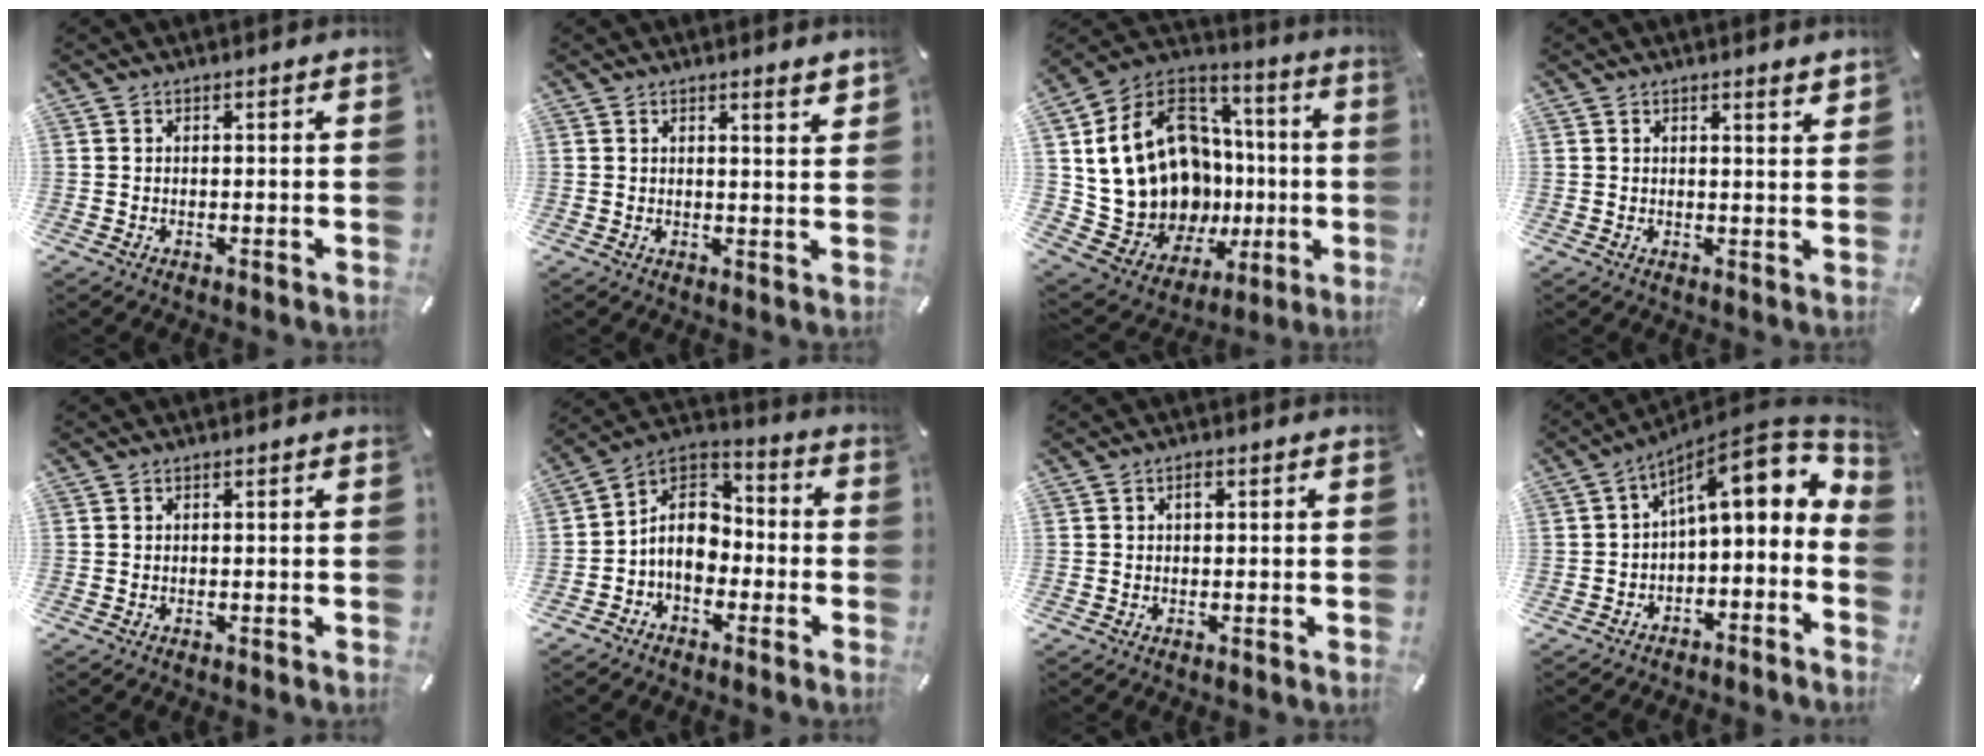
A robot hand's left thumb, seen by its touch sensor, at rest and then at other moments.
{"total": 2.9, "force": [2.3, 0.1, 1.8], "torque": [-0.022, -0.016, 0.037]}
{"total": 22.4, "force": [-0.3, 18.2, 13.1], "torque": [-0.269, -0.035, 0.042]}
{"total": 2.1, "force": [1.7, 0.0, 1.3], "torque": [-0.020, -0.009, 0.028]}
{"total": 0.0}
{"total": 9.7, "force": [-2.9, 7.5, 5.3], "torque": [-0.125, 0.012, -0.056]}
{"total": 1.0, "force": [0.2, 0.6, 0.8], "torque": [-0.008, 0.002, 0.001]}
{"total": 12.3, "force": [5.5, 4.7, 9.9], "torque": [-0.129, -0.057, 0.088]}